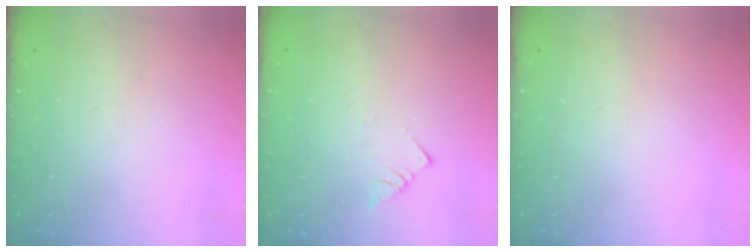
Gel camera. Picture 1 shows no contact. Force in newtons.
{"total": 3.4, "press": 3.3, "slide": 0.4}
{"total": 0.0}